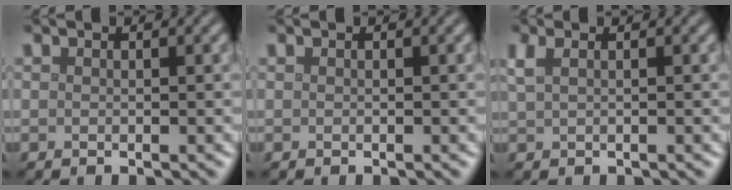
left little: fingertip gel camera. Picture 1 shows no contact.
{"total": 0.0}
{"total": 1.8, "force": [1.0, 0.7, 1.4], "torque": [-0.029, 0.004, 0.020]}